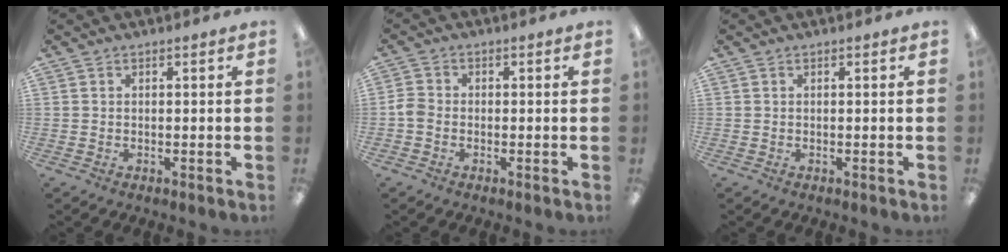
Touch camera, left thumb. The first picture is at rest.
{"total": 2.4, "force": [-0.9, 1.8, 1.3], "torque": [-0.023, 0.006, -0.015]}
{"total": 0.0}